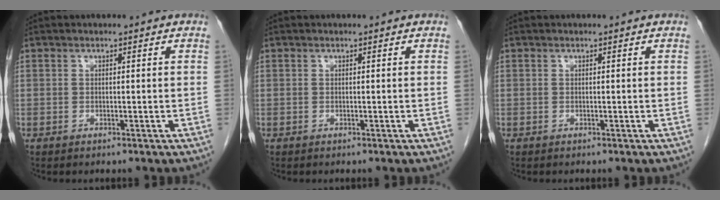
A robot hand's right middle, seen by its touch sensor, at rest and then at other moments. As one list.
[{"total": 0.0}, {"total": 0.0}]